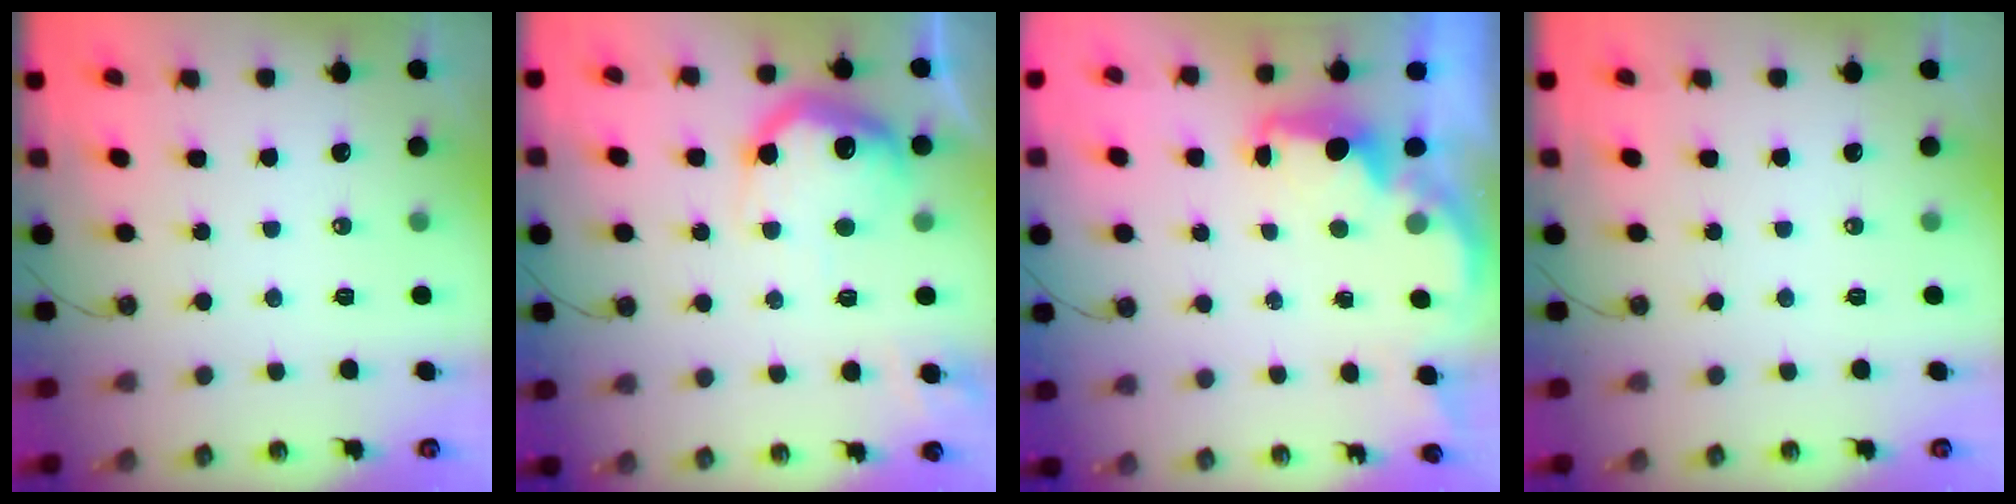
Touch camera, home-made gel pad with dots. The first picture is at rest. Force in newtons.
{"total": 18.1, "press": 18.0, "slide": 1.3}
{"total": 2.2, "press": 2.1, "slide": 0.7}
{"total": 0.0}